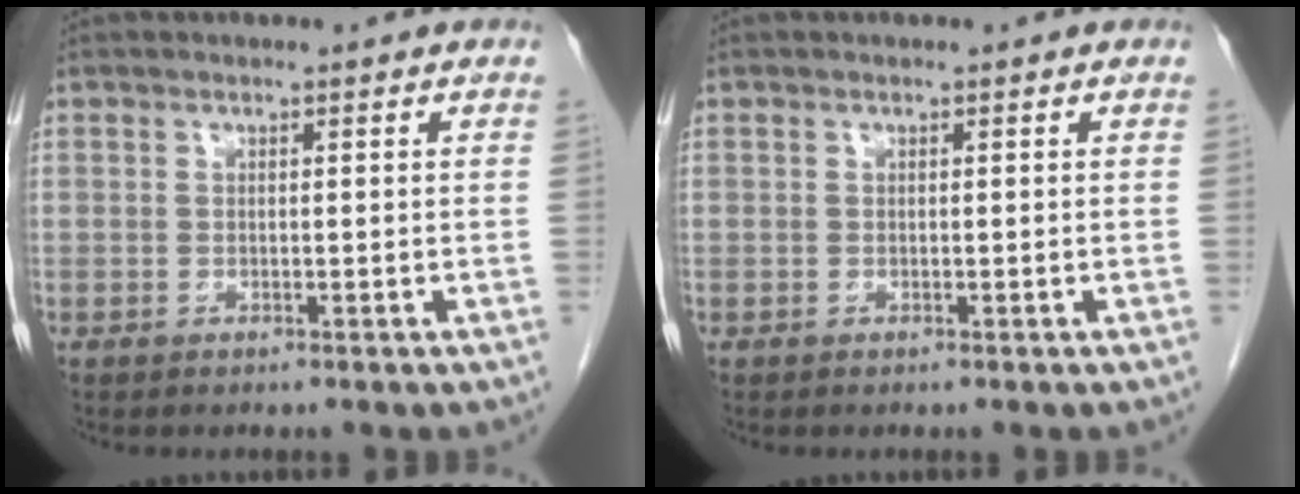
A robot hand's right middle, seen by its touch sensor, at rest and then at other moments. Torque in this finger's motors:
{"motor_torque": [-0.06, 0.03, 0.00, -0.01]}